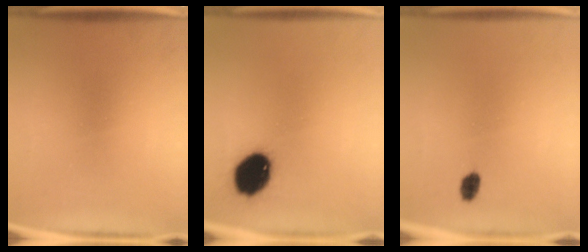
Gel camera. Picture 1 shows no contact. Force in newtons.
{"total": 12.7}
{"total": 2.1}